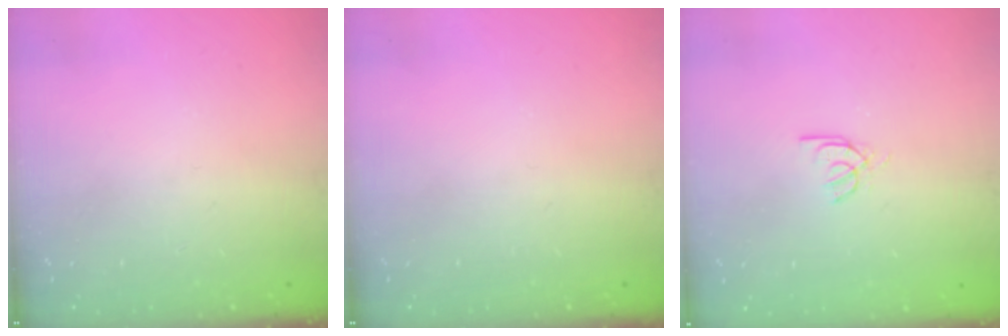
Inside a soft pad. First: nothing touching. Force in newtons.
{"total": 0.0}
{"total": 2.9, "press": 2.9, "slide": 0.3}